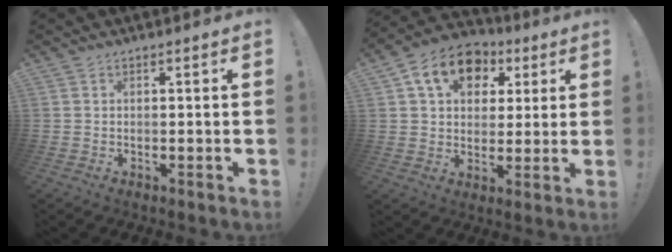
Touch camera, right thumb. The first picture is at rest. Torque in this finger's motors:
{"motor_torque": [1.77, 1.83, 0.16, 0.03, 0.05]}